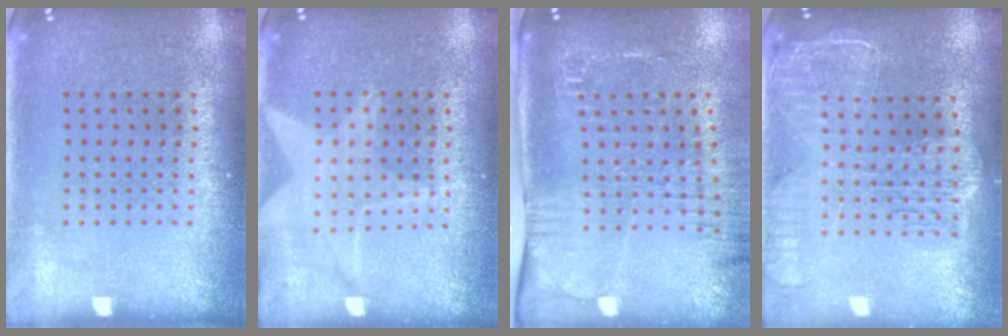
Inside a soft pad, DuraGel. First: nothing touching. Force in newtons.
{"total": 1.5, "press": 1.4, "slide": 0.4}
{"total": 2.6, "press": 2.1, "slide": 1.6}
{"total": 2.3, "press": 2.0, "slide": 1.1}